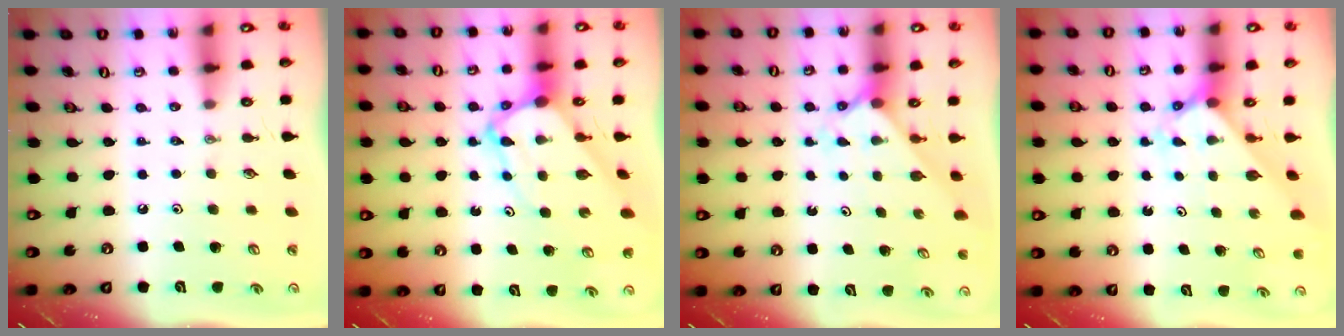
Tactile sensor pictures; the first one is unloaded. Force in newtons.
{"total": 7.3, "press": 7.3, "slide": 0.7}
{"total": 2.1, "press": 2.1, "slide": 0.2}
{"total": 2.5, "press": 2.5, "slide": 0.2}